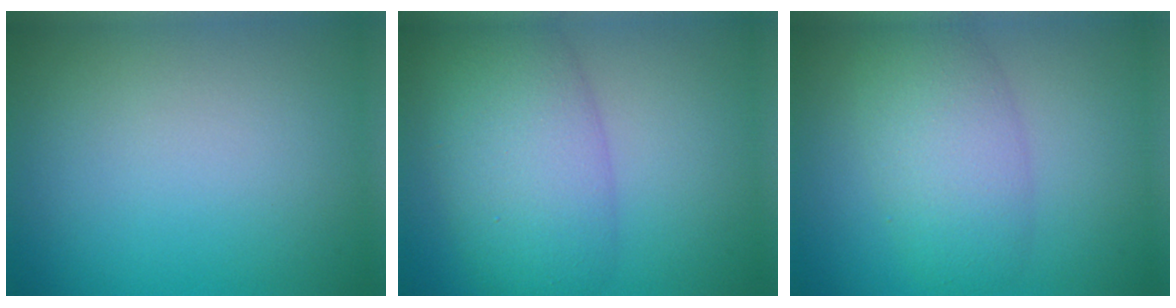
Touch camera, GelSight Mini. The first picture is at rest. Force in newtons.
{"total": 7.9, "press": 7.9, "slide": 0.3}
{"total": 5.3, "press": 5.3, "slide": 0.3}